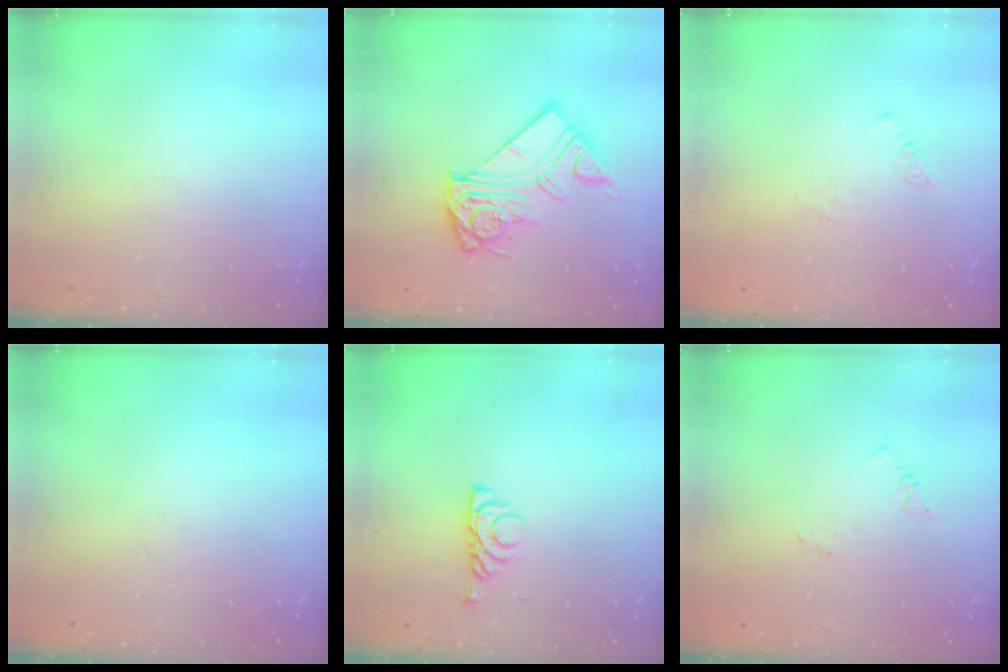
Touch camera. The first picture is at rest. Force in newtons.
{"total": 13.7, "press": 13.6, "slide": 1.4}
{"total": 2.5, "press": 2.5, "slide": 0.4}
{"total": 0.0}
{"total": 6.0, "press": 6.0, "slide": 0.7}
{"total": 2.9, "press": 2.9, "slide": 0.3}